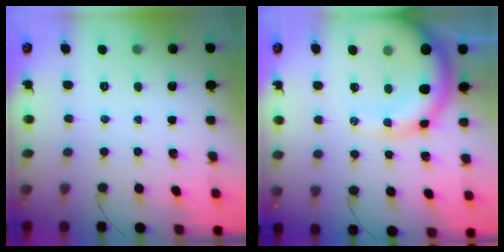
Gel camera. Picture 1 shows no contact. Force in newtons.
{"total": 15.5, "press": 15.2, "slide": 3.2}